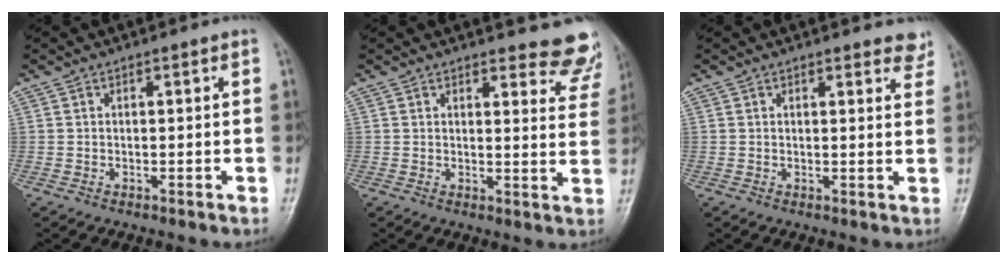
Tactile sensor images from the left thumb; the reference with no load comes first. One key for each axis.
{"total": 9.7, "fx": 9.1, "fy": 2.7, "fz": 2.1, "tx": 0.021, "ty": -0.067, "tz": 0.077}
{"total": 4.3, "fx": 3.9, "fy": 1.3, "fz": 1.4, "tx": 0.007, "ty": -0.020, "tz": 0.031}